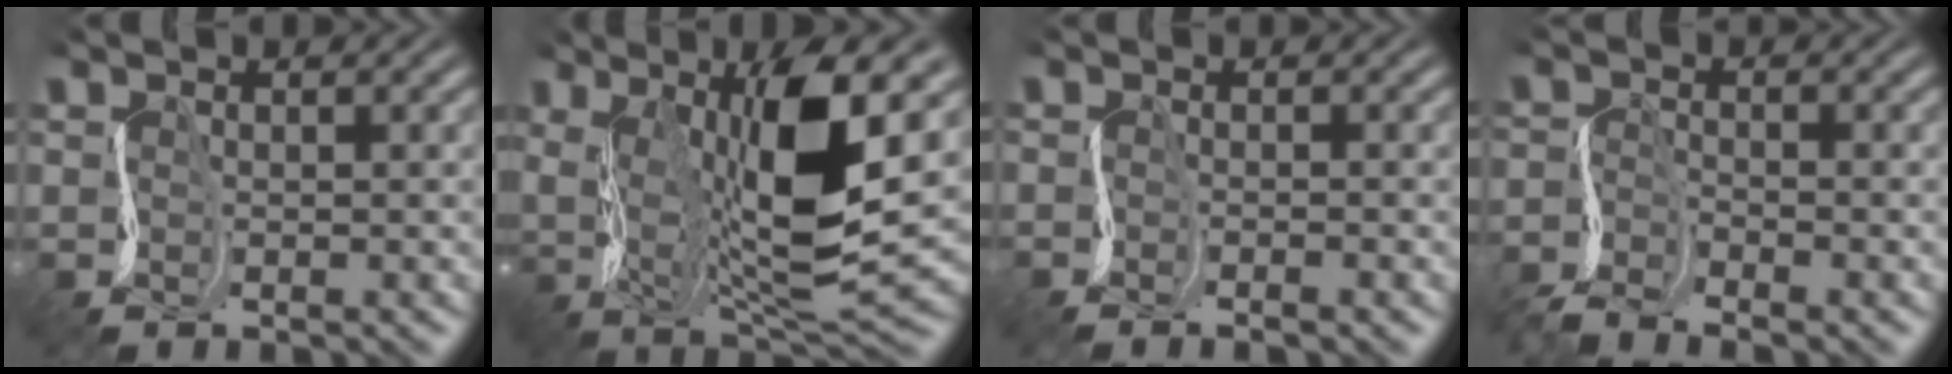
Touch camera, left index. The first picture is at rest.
{"total": 10.8, "force": [1.7, 2.8, 10.3], "torque": [-0.184, -0.005, 0.031]}
{"total": 1.3, "force": [-1.2, -0.3, 0.4], "torque": [-0.005, -0.004, -0.032]}
{"total": 3.3, "force": [-3.2, 0.4, 1.0], "torque": [-0.025, -0.003, -0.074]}